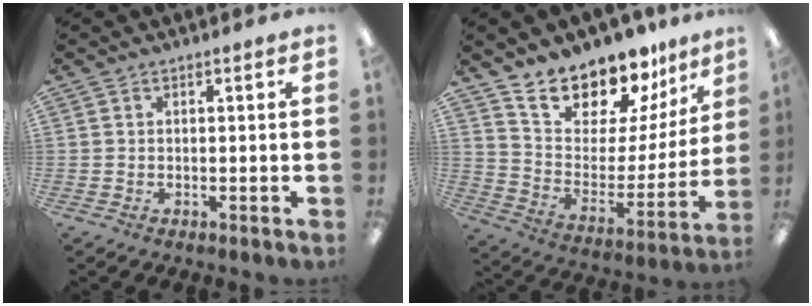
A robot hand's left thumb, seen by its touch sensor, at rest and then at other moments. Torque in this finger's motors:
{"motor_torque": [0.23, 0.50, 1.10, -1.68, 0.08]}